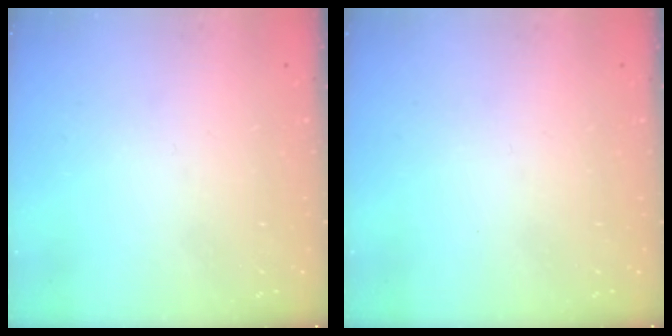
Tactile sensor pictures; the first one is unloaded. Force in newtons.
{"total": 0.0}